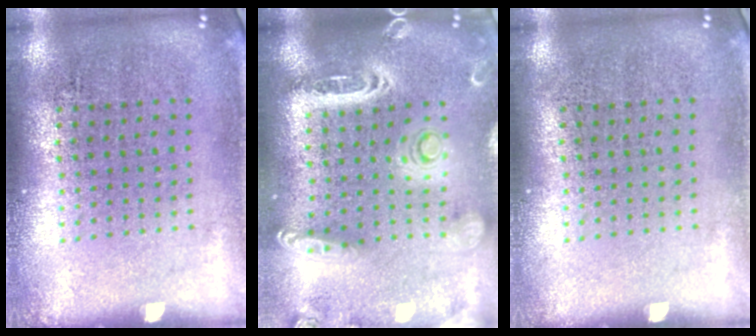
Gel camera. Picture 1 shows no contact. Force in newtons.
{"total": 2.7, "press": 2.3, "slide": 1.4}
{"total": 0.0}